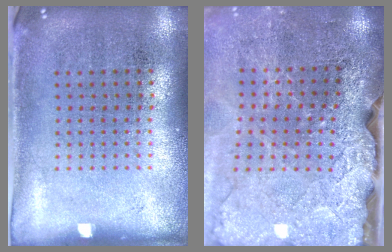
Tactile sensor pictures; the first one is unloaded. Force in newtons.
{"total": 4.0, "press": 3.3, "slide": 2.3}